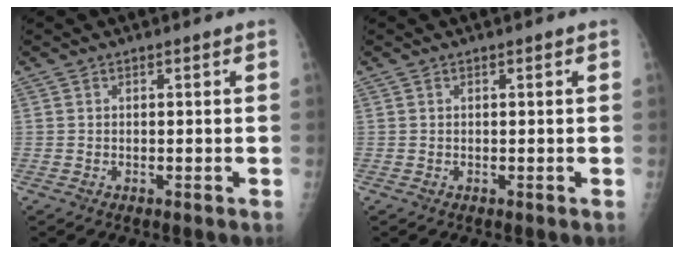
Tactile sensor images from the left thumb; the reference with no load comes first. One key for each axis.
{"total": 0.0}